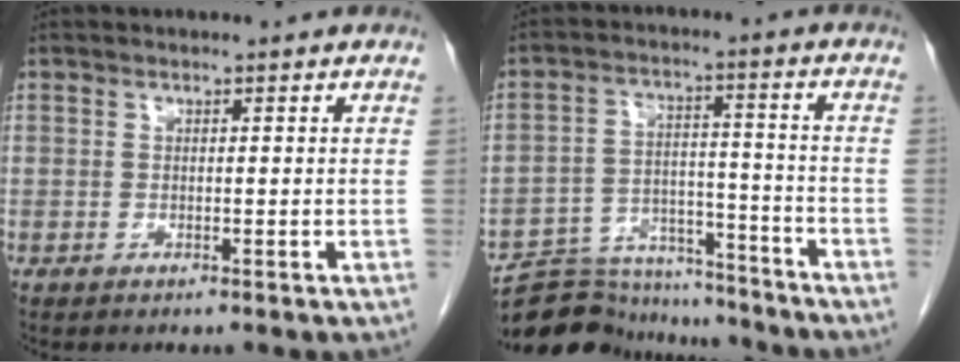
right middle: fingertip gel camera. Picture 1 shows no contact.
{"total": 14.4, "force": [-13.8, 3.6, 2.0], "torque": [-0.032, 0.029, -0.212]}